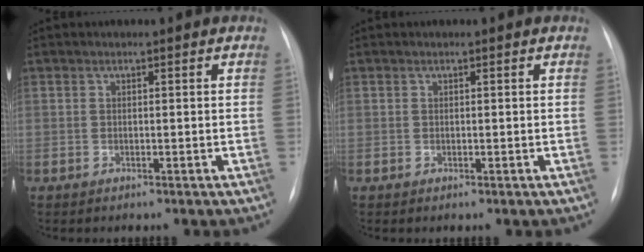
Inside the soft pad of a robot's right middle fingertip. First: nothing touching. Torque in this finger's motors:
{"motor_torque": [-0.08, -0.02, -0.02, 0.01]}